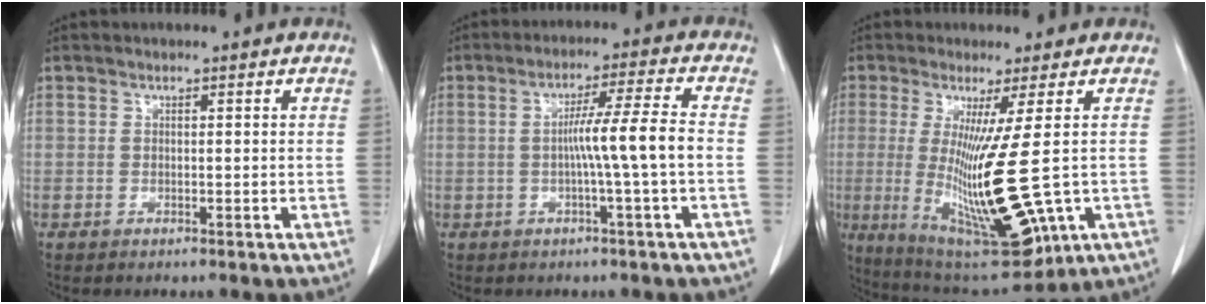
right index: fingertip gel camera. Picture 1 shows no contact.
{"total": 6.9, "force": [-1.1, -1.5, 6.7], "torque": [-0.112, 0.010, -0.016]}
{"total": 18.2, "force": [-2.2, 2.3, 17.9], "torque": [-0.349, -0.044, -0.019]}